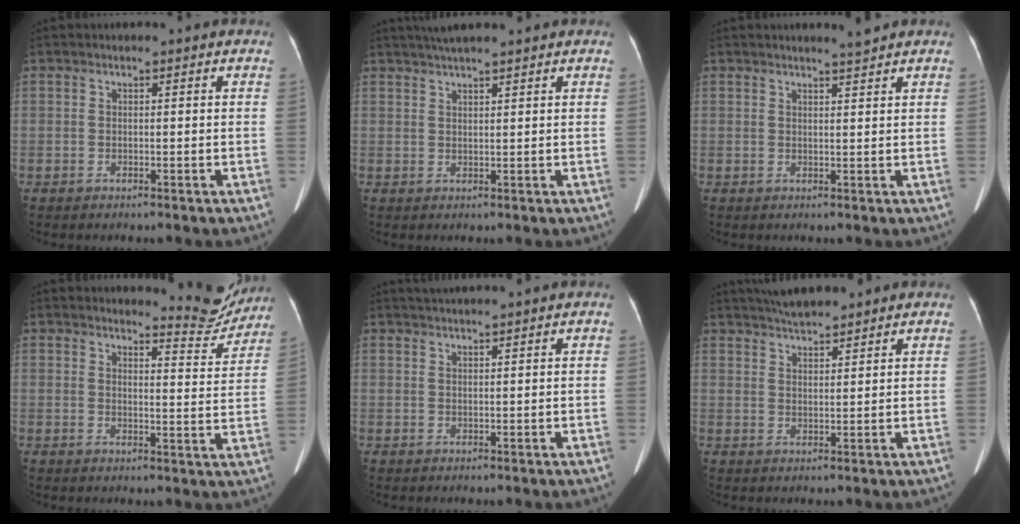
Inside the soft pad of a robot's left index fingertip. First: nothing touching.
{"total": 5.6, "force": [4.7, 0.2, 3.0], "torque": [-0.047, 0.023, 0.073]}
{"total": 1.6, "force": [1.5, -0.5, 0.5], "torque": [-0.012, -0.011, 0.025]}
{"total": 6.7, "force": [6.6, 0.7, -0.2], "torque": [0.002, -0.039, 0.073]}
{"total": 4.4, "force": [4.0, -0.8, 1.8], "torque": [-0.023, 0.027, 0.062]}
{"total": 6.0, "force": [5.4, 0.8, 2.4], "torque": [-0.046, 0.017, 0.093]}